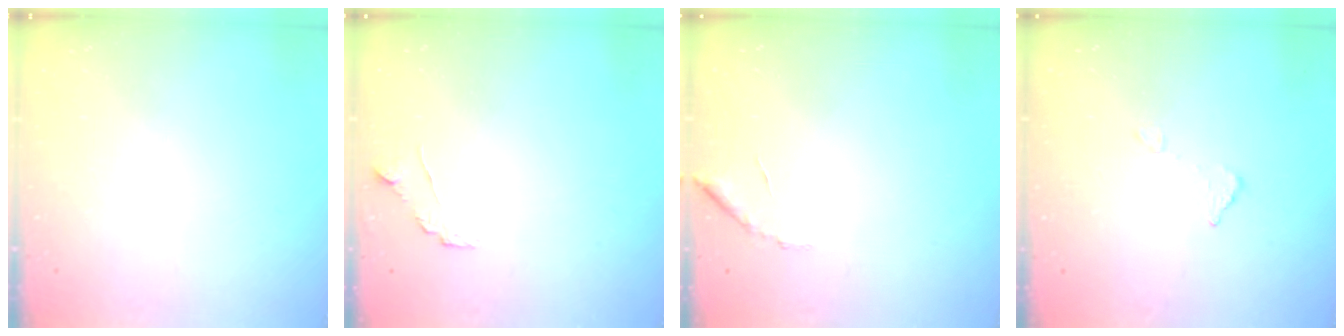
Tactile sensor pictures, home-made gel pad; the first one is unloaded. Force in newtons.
{"total": 6.3, "press": 6.3, "slide": 0.5}
{"total": 6.2, "press": 6.2, "slide": 0.2}
{"total": 4.9, "press": 4.9, "slide": 0.3}